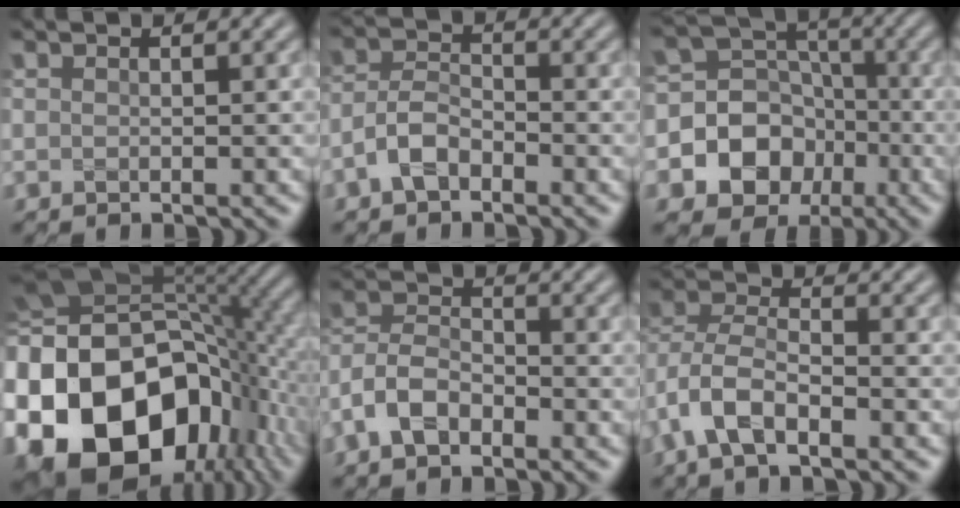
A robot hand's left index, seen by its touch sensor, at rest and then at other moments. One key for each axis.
{"total": 3.0, "fx": -1.8, "fy": 1.6, "fz": 1.8, "tx": -0.036, "ty": 0.009, "tz": -0.044}
{"total": 11.0, "fx": -3.6, "fy": 9.9, "fz": 3.3, "tx": -0.067, "ty": 0.007, "tz": -0.084}
{"total": 22.7, "fx": -7.3, "fy": 15.9, "fz": 14.5, "tx": -0.289, "ty": -0.031, "tz": -0.118}
{"total": 4.3, "fx": -2.3, "fy": 2.5, "fz": 2.6, "tx": -0.052, "ty": 0.007, "tz": -0.057}
{"total": 5.6, "fx": -2.4, "fy": 3.0, "fz": 4.1, "tx": -0.087, "ty": 0.004, "tz": -0.061}